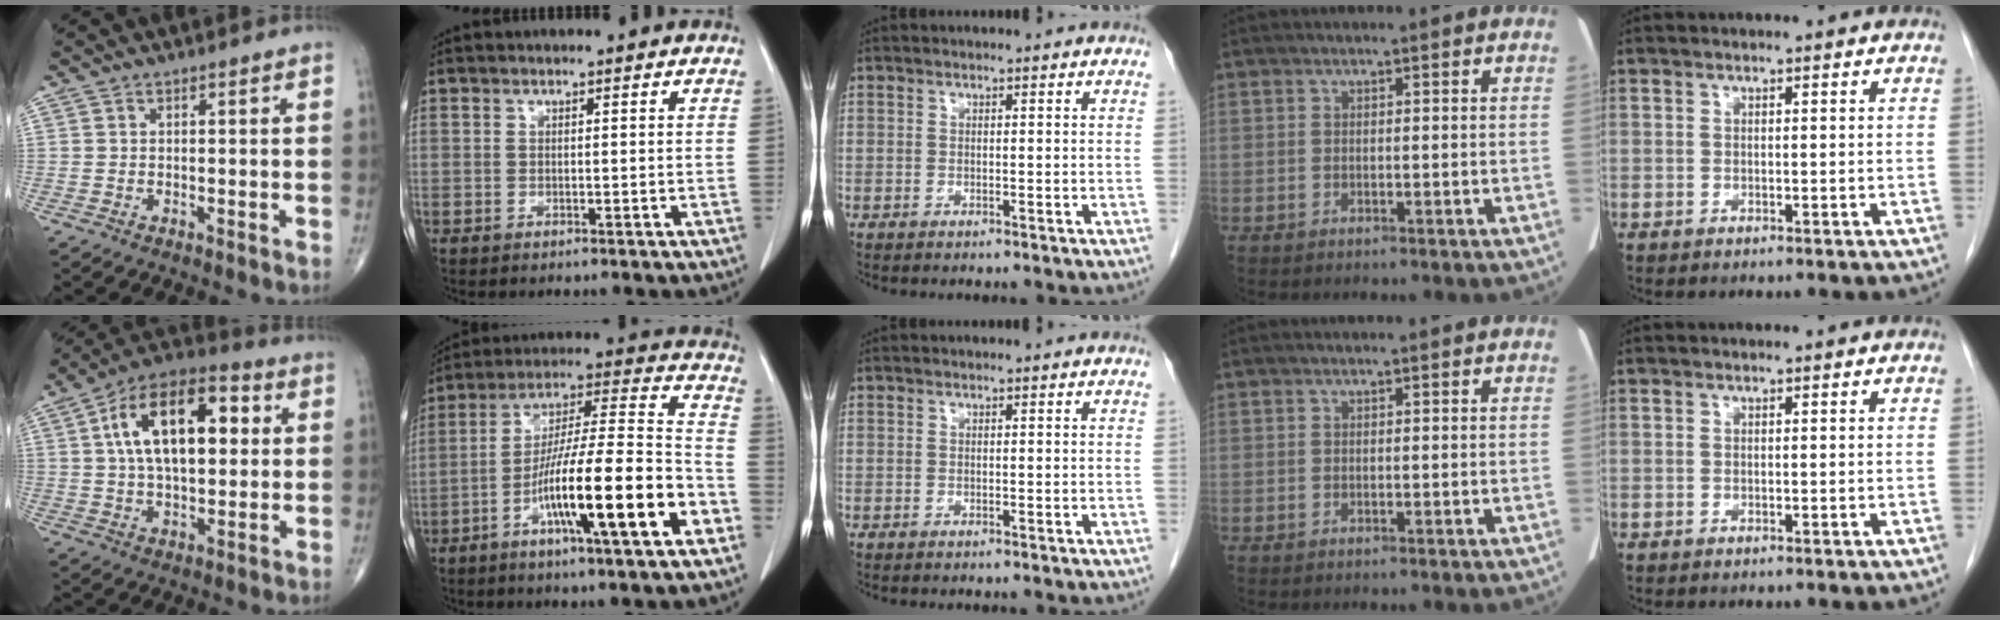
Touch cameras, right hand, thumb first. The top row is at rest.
{"thumb": {"total": 19.4, "force": [4.0, 10.1, 16.1], "torque": [-0.246, 0.020, 0.057]}, "index": {"total": 20.0, "force": [-8.1, 1.4, 18.2], "torque": [-0.294, -0.008, -0.135]}}